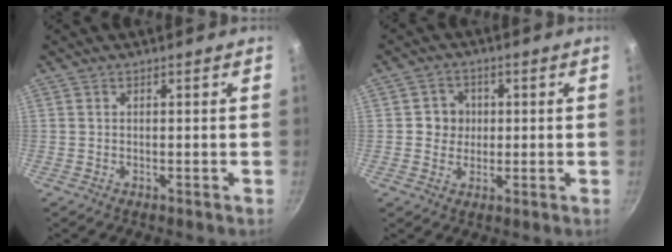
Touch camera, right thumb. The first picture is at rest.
{"total": 4.6, "force": [0.4, 4.4, 1.3], "torque": [0.014, 0.002, 0.000]}